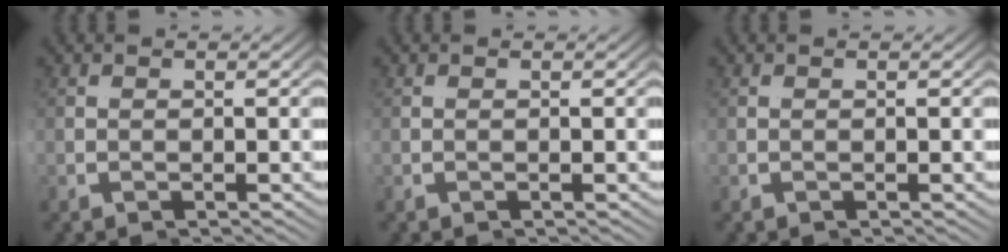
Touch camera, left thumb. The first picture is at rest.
{"total": 0.0}
{"total": 0.0}